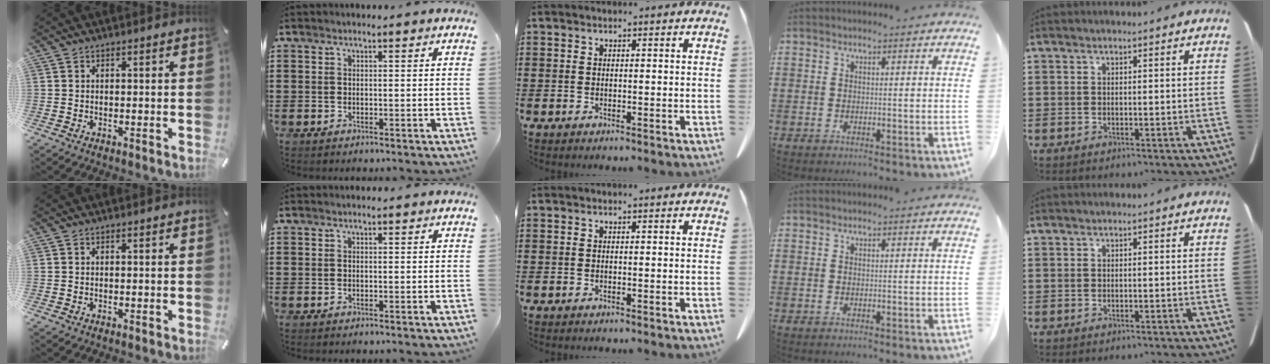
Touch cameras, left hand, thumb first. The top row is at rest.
{}